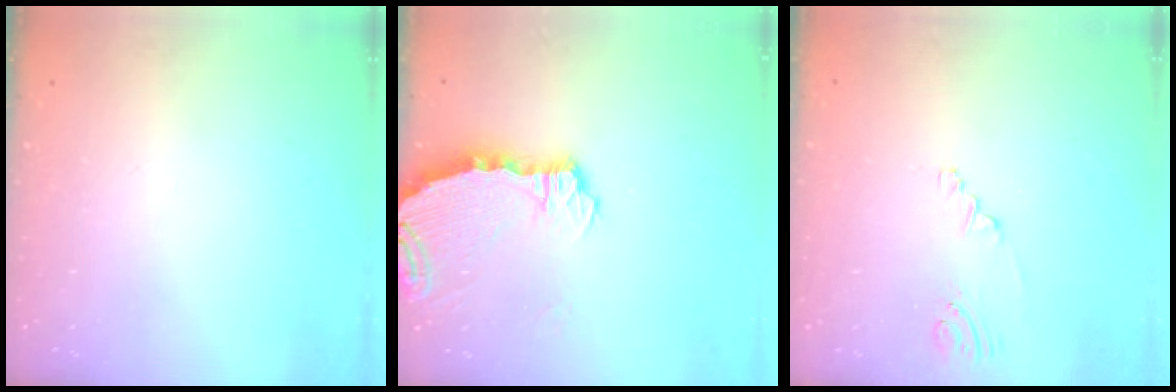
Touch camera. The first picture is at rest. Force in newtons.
{"total": 7.0, "press": 6.1, "slide": 3.5}
{"total": 2.0, "press": 1.6, "slide": 1.2}